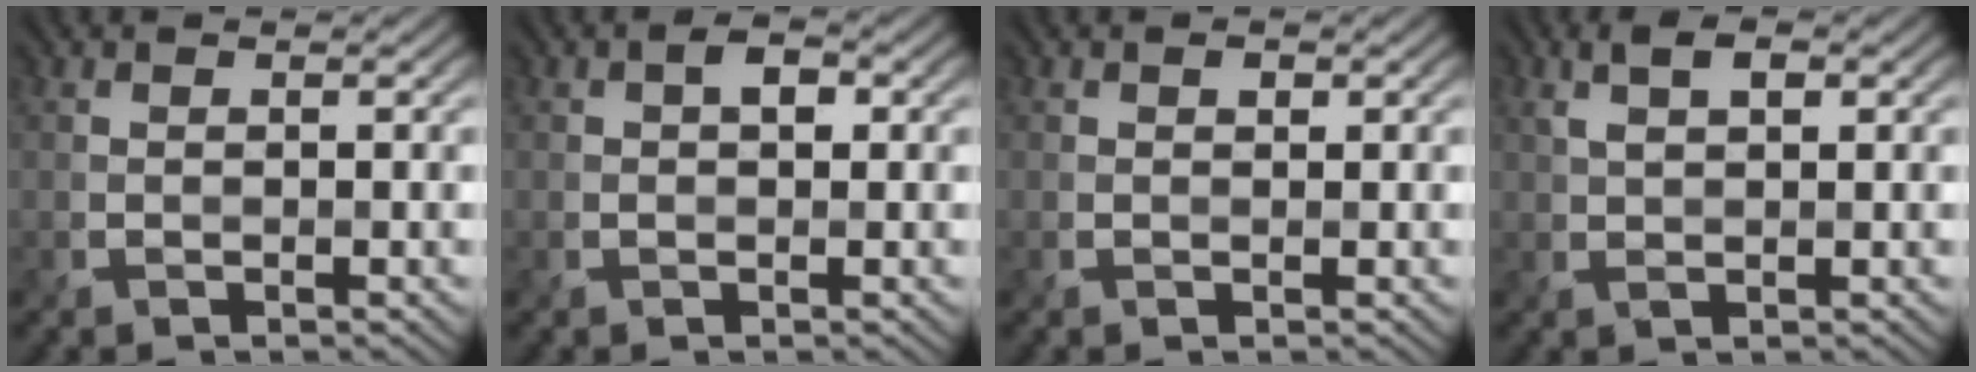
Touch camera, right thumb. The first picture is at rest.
{"total": 2.2, "force": [0.4, 1.3, 1.7], "torque": [-0.028, 0.006, 0.001]}
{"total": 0.8, "force": [0.3, 0.5, 0.5], "torque": [-0.008, 0.001, 0.004]}
{"total": 3.1, "force": [1.1, 1.3, 2.6], "torque": [-0.056, 0.006, 0.018]}